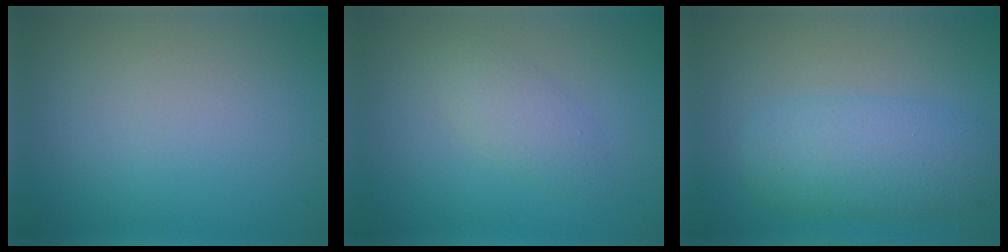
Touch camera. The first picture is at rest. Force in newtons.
{"total": 2.0, "press": 2.0, "slide": 0.0}
{"total": 5.5, "press": 5.5, "slide": 0.1}